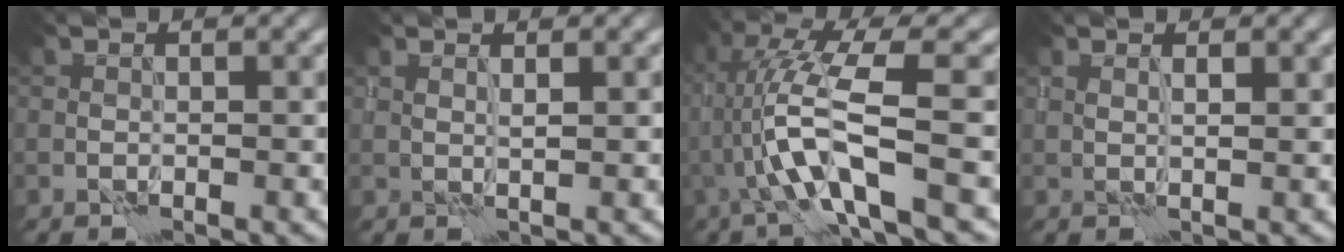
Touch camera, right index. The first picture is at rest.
{"total": 1.0, "force": [0.9, -0.2, 0.4], "torque": [-0.008, -0.006, 0.018]}
{"total": 7.5, "force": [-0.8, 0.9, 7.4], "torque": [-0.151, 0.013, -0.017]}
{"total": 1.4, "force": [1.0, 0.1, 0.9], "torque": [-0.015, -0.005, 0.022]}